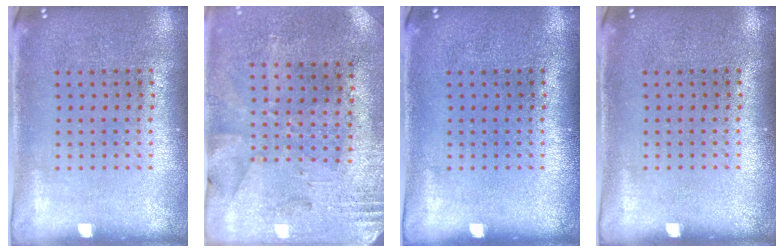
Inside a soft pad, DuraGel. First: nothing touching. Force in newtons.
{"total": 2.7, "press": 2.3, "slide": 1.5}
{"total": 0.0}
{"total": 0.0}